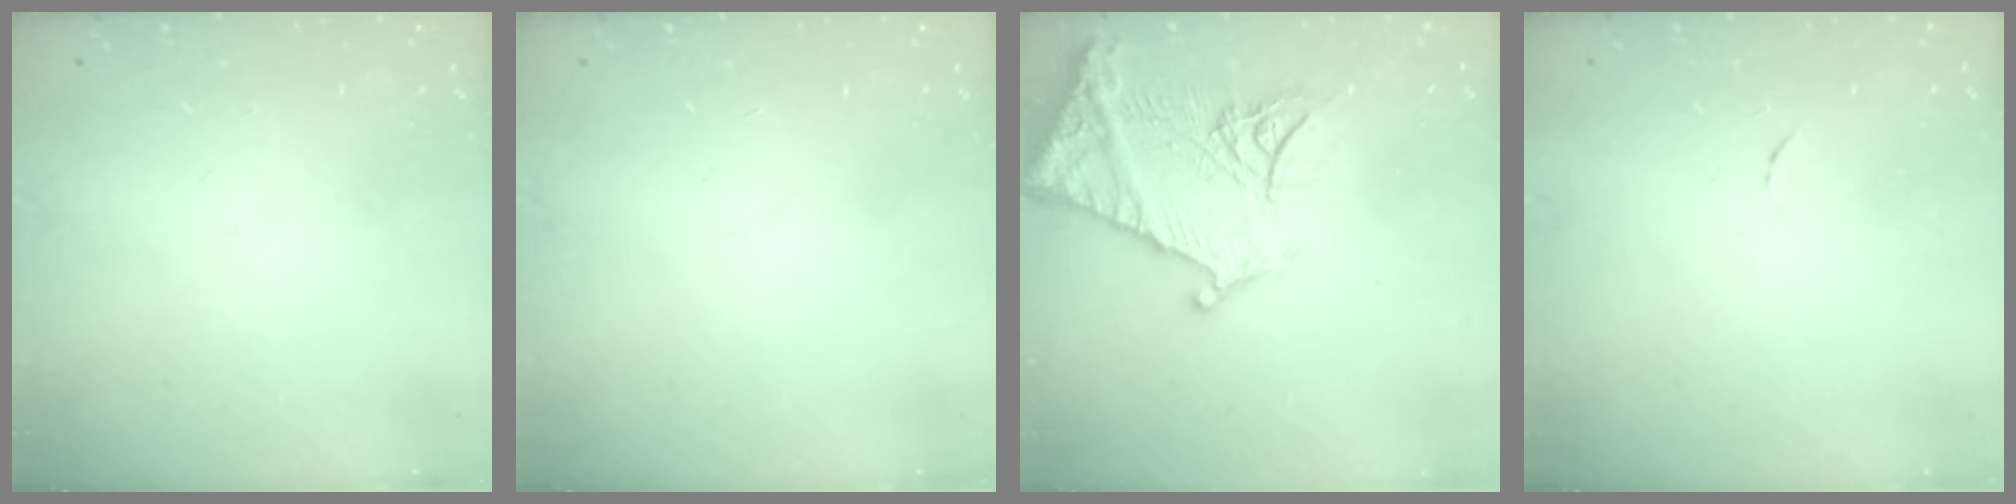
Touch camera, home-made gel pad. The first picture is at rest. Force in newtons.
{"total": 0.0}
{"total": 16.9, "press": 16.8, "slide": 1.5}
{"total": 4.2, "press": 4.2, "slide": 0.3}